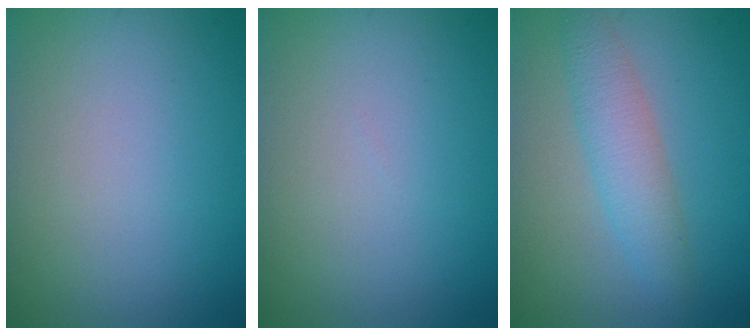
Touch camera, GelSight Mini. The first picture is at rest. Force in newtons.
{"total": 0.0}
{"total": 3.4, "press": 3.4, "slide": 0.0}